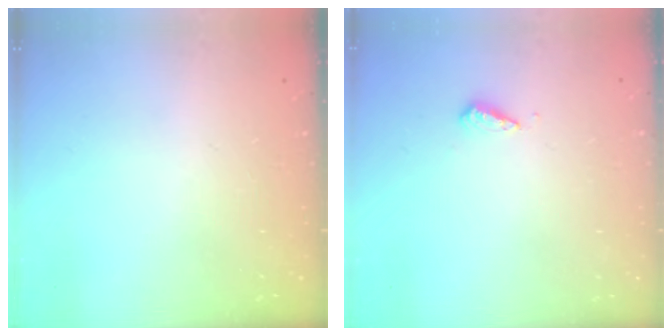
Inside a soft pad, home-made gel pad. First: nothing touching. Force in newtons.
{"total": 2.8, "press": 2.8, "slide": 0.7}